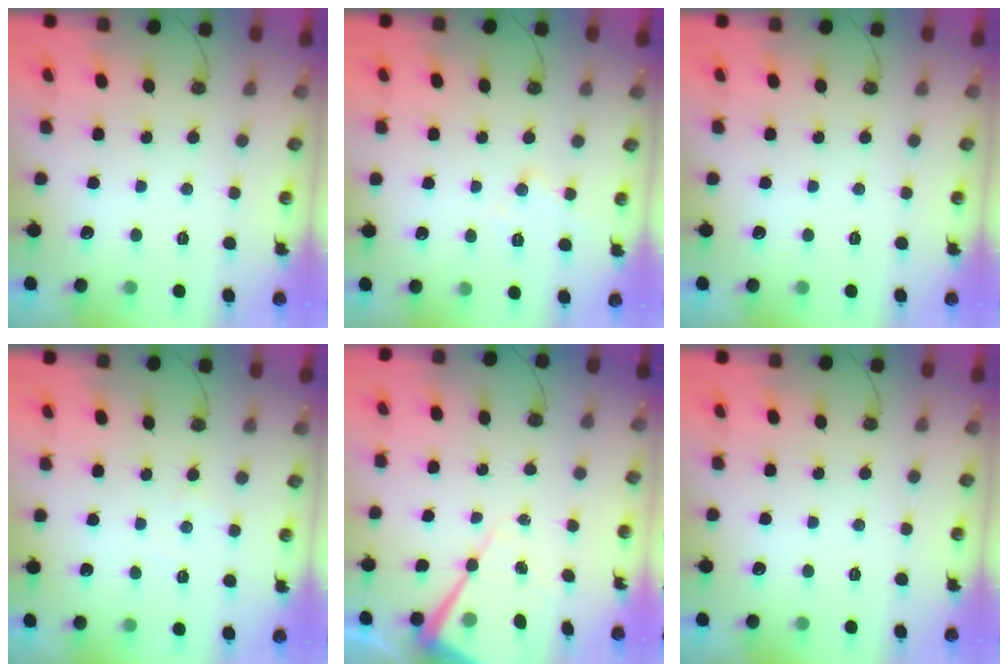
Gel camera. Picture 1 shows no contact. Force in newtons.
{"total": 6.5, "press": 6.5, "slide": 0.5}
{"total": 0.0}
{"total": 3.4, "press": 3.3, "slide": 0.5}
{"total": 12.2, "press": 12.1, "slide": 1.2}
{"total": 0.0}